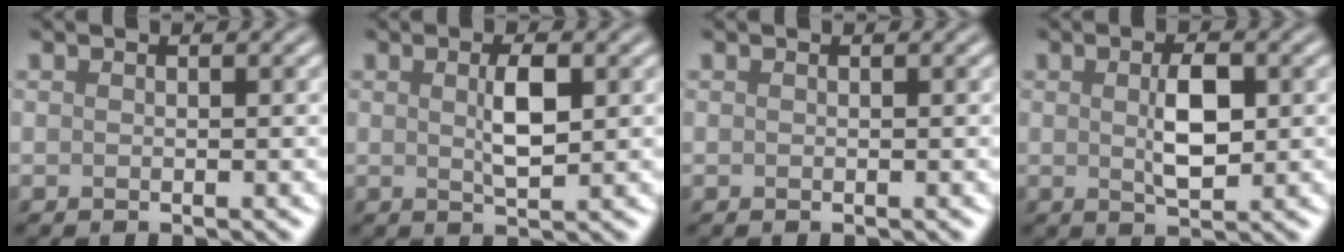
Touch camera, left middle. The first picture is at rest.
{"total": 2.9, "force": [0.6, 0.9, 2.7], "torque": [-0.055, -0.001, 0.011]}
{"total": 0.0}
{"total": 3.6, "force": [0.4, 1.6, 3.2], "torque": [-0.065, -0.002, 0.009]}